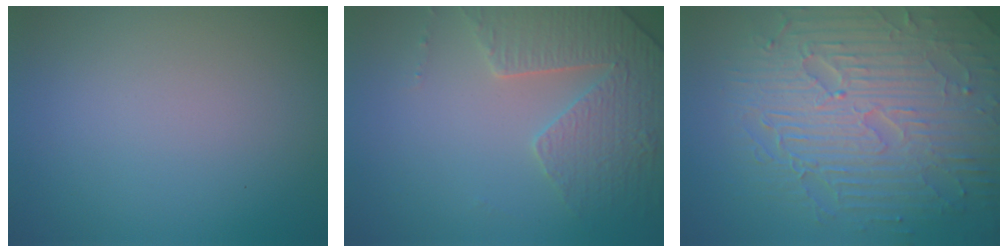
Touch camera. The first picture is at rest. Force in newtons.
{"total": 4.0, "press": 3.9, "slide": 1.1}
{"total": 10.1, "press": 6.5, "slide": 7.7}